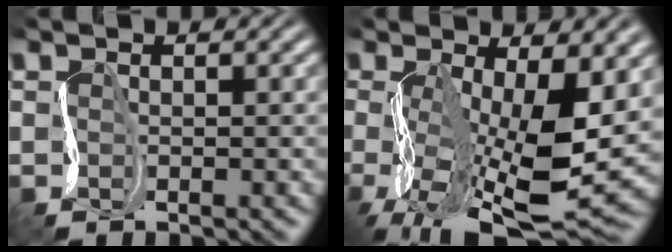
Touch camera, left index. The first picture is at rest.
{"total": 13.2, "force": [-1.7, 5.1, 12.0], "torque": [-0.204, -0.017, -0.026]}